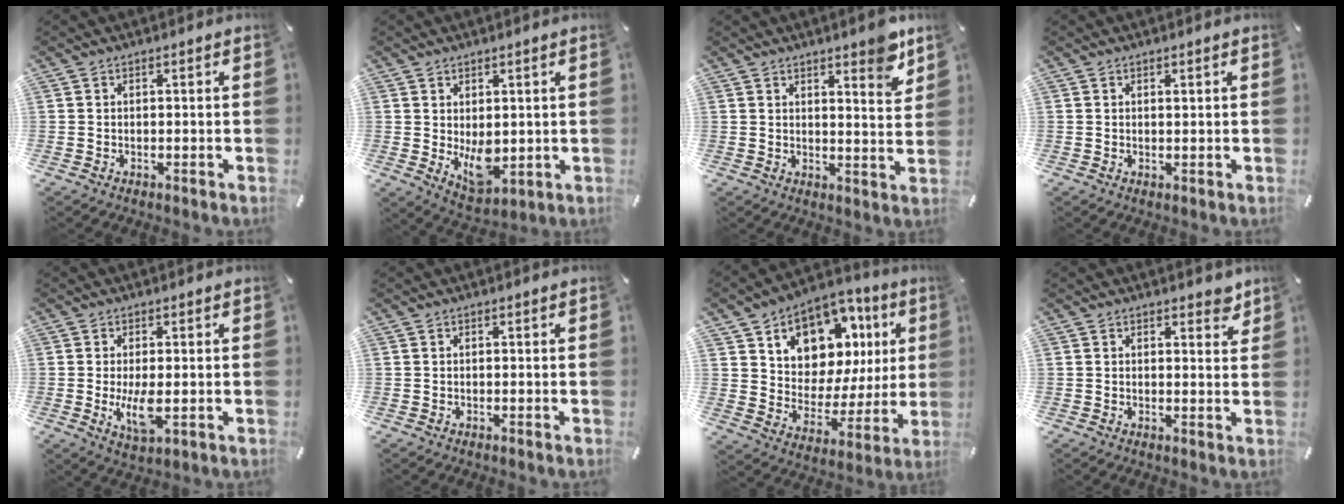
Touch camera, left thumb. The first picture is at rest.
{"total": 7.8, "force": [0.1, 5.1, 5.9], "torque": [-0.084, -0.010, 0.007]}
{"total": 6.7, "force": [5.4, 1.9, 3.6], "torque": [-0.037, -0.040, 0.088]}
{"total": 0.7, "force": [0.4, 0.3, 0.4], "torque": [-0.009, 0.000, 0.008]}
{"total": 7.0, "force": [-0.5, 2.7, 6.4], "torque": [-0.135, -0.017, -0.012]}
{"total": 0.0}
{"total": 12.0, "force": [7.1, 8.7, 4.1], "torque": [-0.066, -0.075, 0.126]}
{"total": 3.0, "force": [2.4, 1.5, 0.9], "torque": [0.001, -0.013, 0.038]}